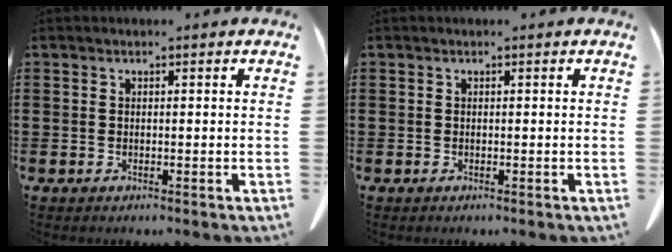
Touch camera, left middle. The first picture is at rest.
{"total": 0.0}